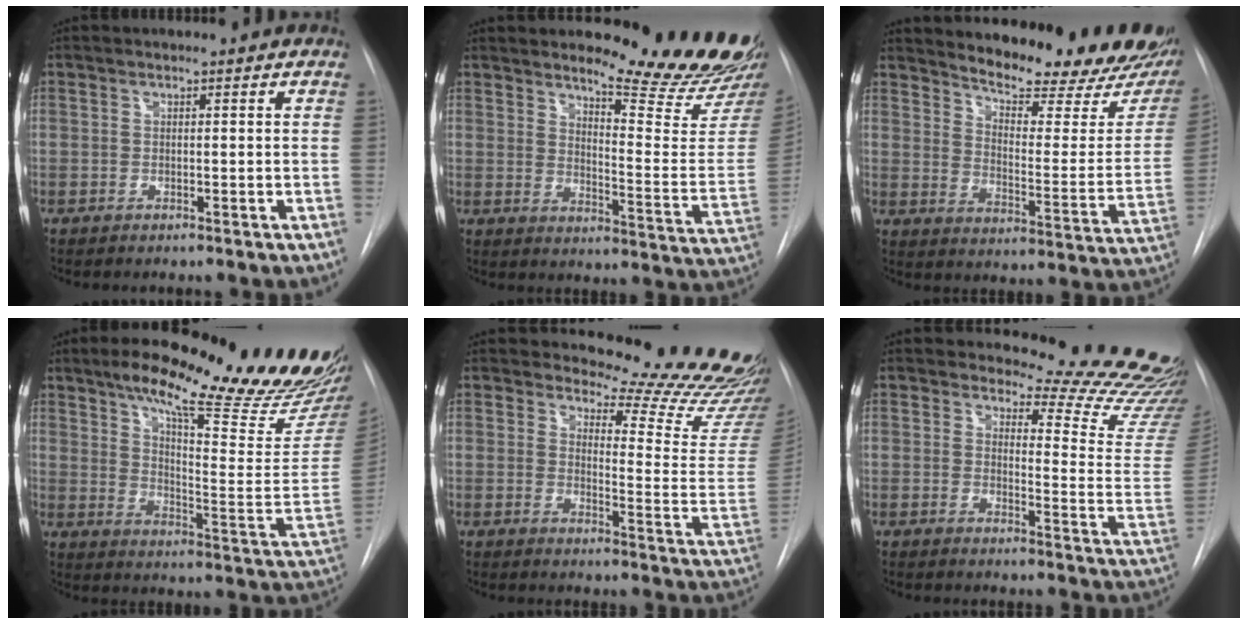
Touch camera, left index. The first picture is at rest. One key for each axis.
{"total": 16.9, "fx": 15.7, "fy": -0.1, "fz": 6.3, "tx": -0.086, "ty": -0.133, "tz": 0.186}
{"total": 22.9, "fx": 19.9, "fy": 5.0, "fz": 10.1, "tx": -0.138, "ty": -0.070, "tz": 0.244}
{"total": 26.2, "fx": 21.3, "fy": 1.9, "fz": 15.2, "tx": -0.216, "ty": -0.080, "tz": 0.276}
{"total": 19.6, "fx": 19.0, "fy": 1.9, "fz": 4.6, "tx": -0.044, "ty": -0.156, "tz": 0.203}
{"total": 18.4, "fx": 18.0, "fy": 1.6, "fz": 3.5, "tx": -0.023, "ty": -0.163, "tz": 0.183}